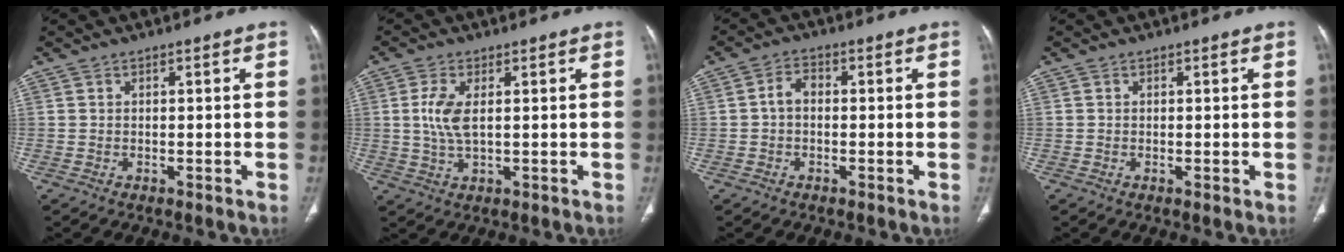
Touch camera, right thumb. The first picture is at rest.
{"total": 5.6, "force": [0.9, 2.4, 5.0], "torque": [-0.117, -0.005, 0.020]}
{"total": 2.9, "force": [-0.3, 2.0, 2.1], "torque": [-0.032, 0.013, -0.012]}
{"total": 0.0}